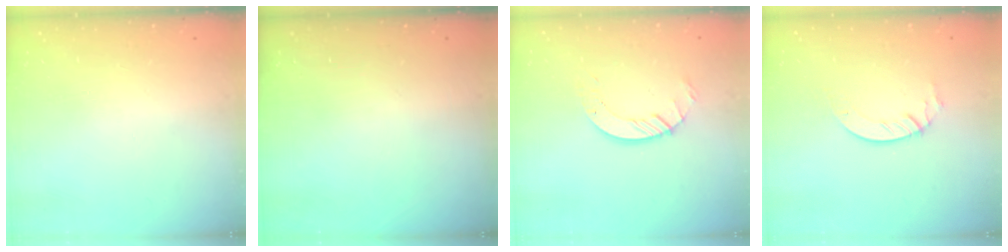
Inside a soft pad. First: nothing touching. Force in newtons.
{"total": 0.0}
{"total": 7.0, "press": 7.0, "slide": 0.6}
{"total": 4.5, "press": 4.4, "slide": 0.4}